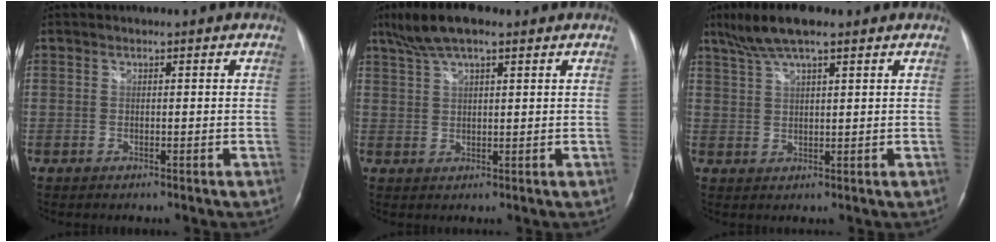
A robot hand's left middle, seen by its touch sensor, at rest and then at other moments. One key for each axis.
{"total": 7.1, "fx": 5.1, "fy": 1.4, "fz": 4.8, "tx": -0.104, "ty": 0.024, "tz": 0.092}
{"total": 7.6, "fx": 5.6, "fy": 1.2, "fz": 5.1, "tx": -0.105, "ty": 0.021, "tz": 0.100}